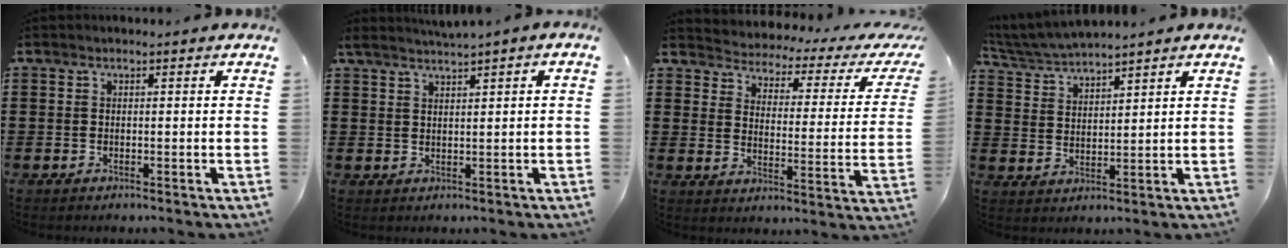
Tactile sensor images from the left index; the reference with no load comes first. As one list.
[{"total": 1.3, "force": [1.1, -0.4, 0.6], "torque": [-0.012, -0.003, 0.022]}, {"total": 1.5, "force": [1.4, 0.3, 0.3], "torque": [-0.025, -0.023, 0.011]}, {"total": 4.6, "force": [4.5, 0.2, 0.9], "torque": [-0.036, -0.018, 0.082]}]